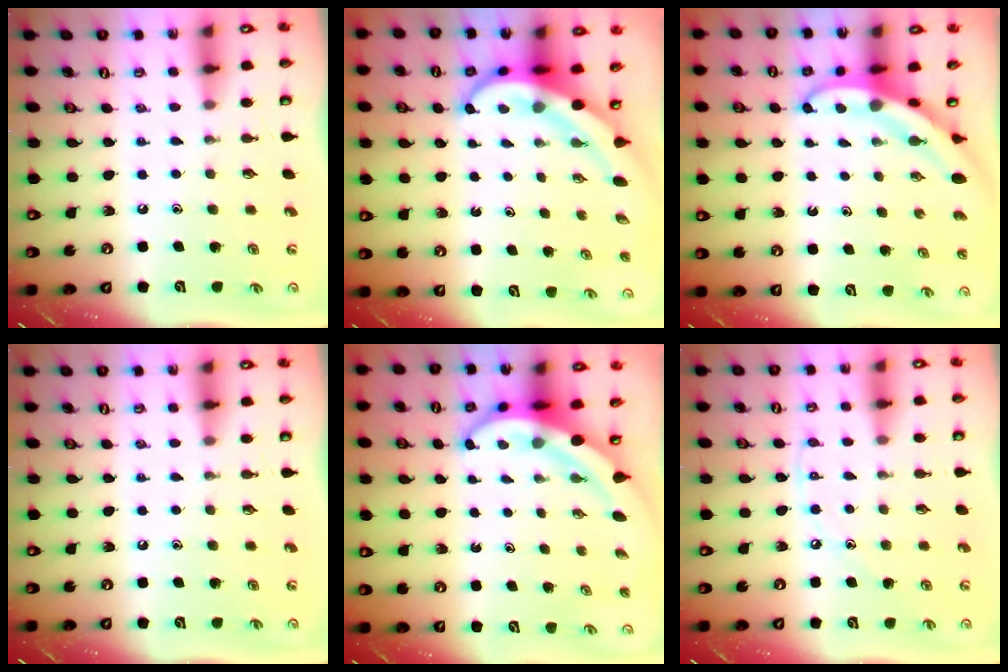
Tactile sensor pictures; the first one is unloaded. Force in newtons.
{"total": 8.1, "press": 7.9, "slide": 1.8}
{"total": 4.8, "press": 4.8, "slide": 0.5}
{"total": 0.0}
{"total": 6.2, "press": 6.0, "slide": 1.5}
{"total": 6.2, "press": 6.2, "slide": 0.6}